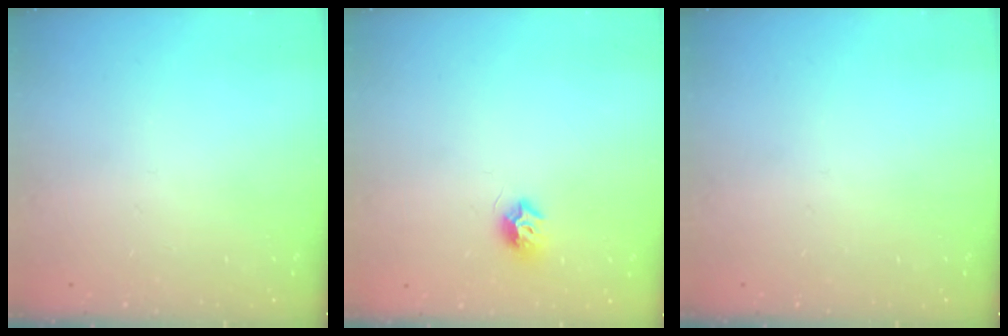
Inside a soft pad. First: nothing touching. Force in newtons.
{"total": 7.6, "press": 7.6, "slide": 0.4}
{"total": 0.0}